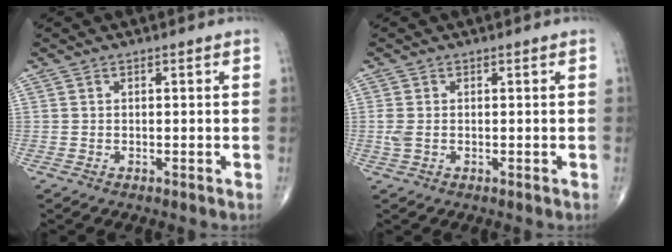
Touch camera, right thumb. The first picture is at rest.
{"total": 1.9, "force": [-0.1, 1.2, 1.5], "torque": [-0.049, 0.000, -0.003]}